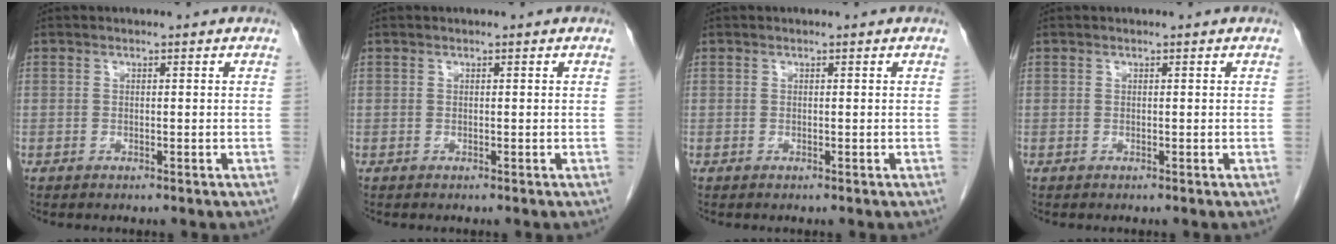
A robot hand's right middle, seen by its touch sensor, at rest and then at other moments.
{"total": 0.0}
{"total": 0.0}
{"total": 0.0}